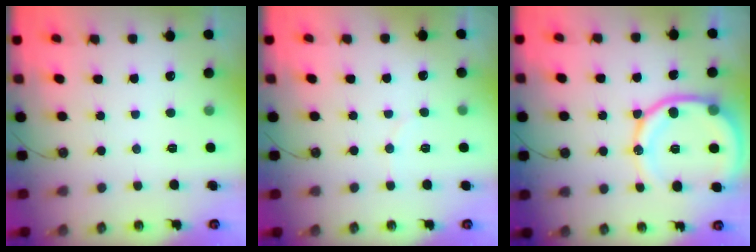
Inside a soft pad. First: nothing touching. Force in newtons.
{"total": 2.7, "press": 2.6, "slide": 0.7}
{"total": 16.6, "press": 16.5, "slide": 1.8}